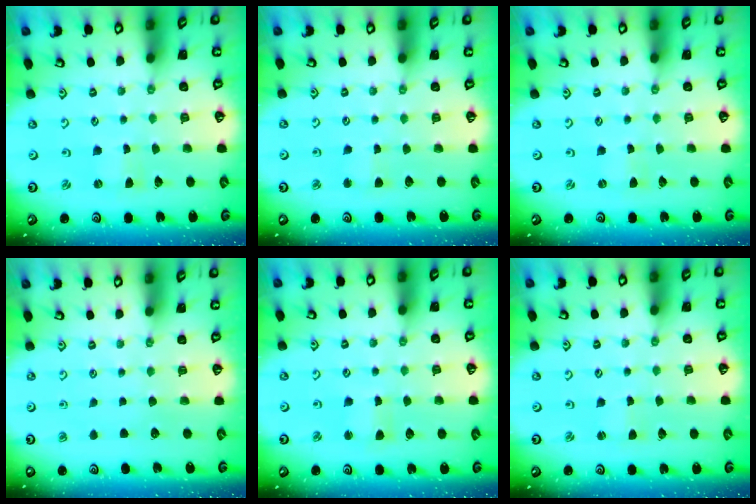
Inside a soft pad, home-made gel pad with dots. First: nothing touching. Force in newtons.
{"total": 2.8, "press": 2.8, "slide": 0.3}
{"total": 0.0}
{"total": 0.0}
{"total": 1.9, "press": 1.9, "slide": 0.2}
{"total": 1.1, "press": 1.1, "slide": 0.2}